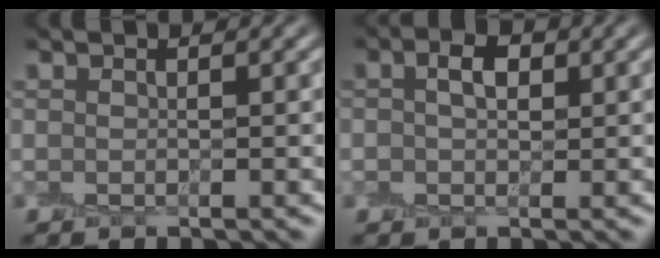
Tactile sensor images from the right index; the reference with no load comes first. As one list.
[{"total": 2.6, "force": [0.6, 1.6, 2.0], "torque": [-0.037, 0.006, 0.006]}]